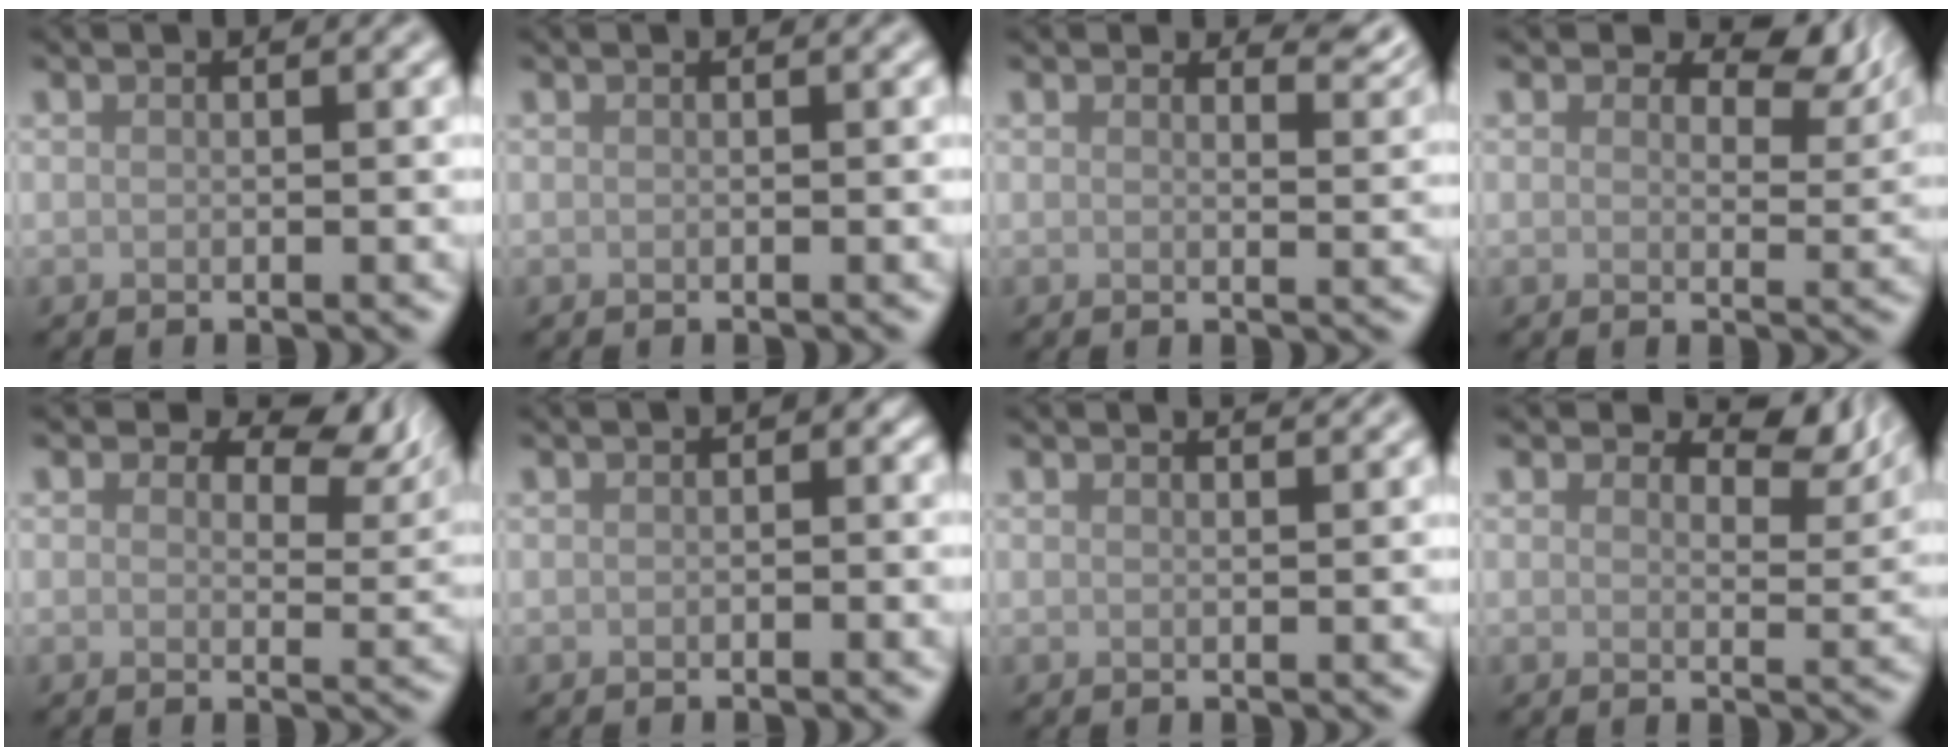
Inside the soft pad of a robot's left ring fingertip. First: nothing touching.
{"total": 0.0}
{"total": 2.4, "force": [2.2, 0.6, 1.0], "torque": [-0.011, -0.008, 0.028]}
{"total": 6.2, "force": [3.9, 3.2, 3.6], "torque": [-0.044, -0.002, 0.049]}
{"total": 7.0, "force": [4.4, 3.7, 4.1], "torque": [-0.052, -0.001, 0.053]}
{"total": 1.0, "force": [0.0, 0.7, 0.8], "torque": [-0.007, -0.001, 0.000]}
{"total": 1.5, "force": [1.4, 0.3, 0.5], "torque": [-0.002, 0.000, 0.012]}
{"total": 4.5, "force": [3.2, 2.0, 2.5], "torque": [-0.030, -0.004, 0.040]}